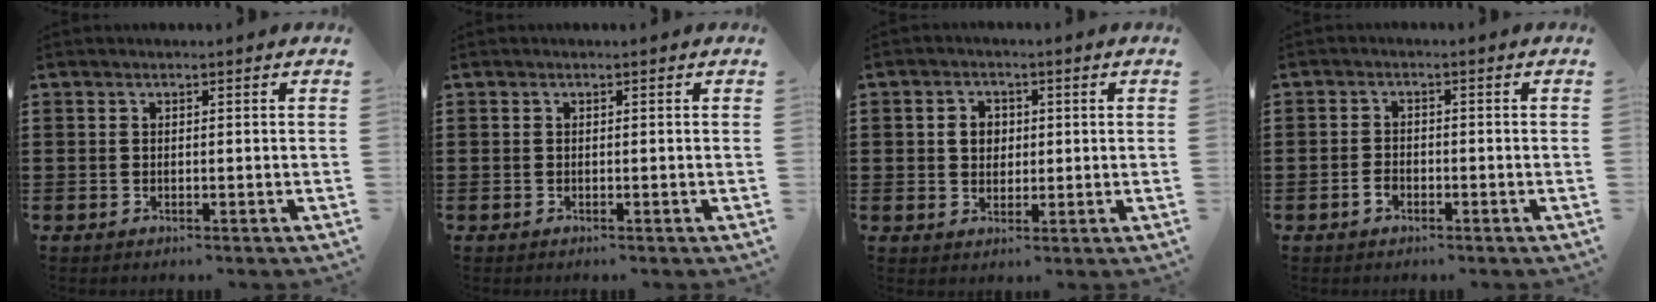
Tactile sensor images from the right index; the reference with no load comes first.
{"total": 0.0}
{"total": 3.3, "force": [0.4, 2.7, 1.7], "torque": [-0.042, 0.012, 0.005]}
{"total": 1.8, "force": [-1.1, 1.1, 1.0], "torque": [-0.022, -0.001, -0.022]}